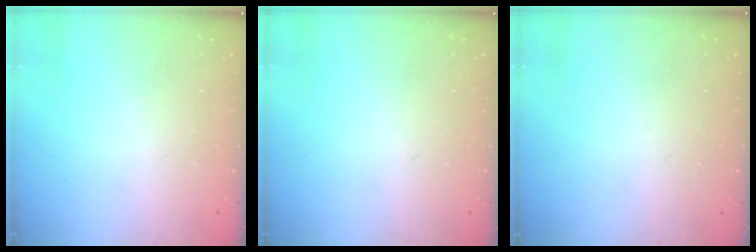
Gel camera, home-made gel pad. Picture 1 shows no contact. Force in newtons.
{"total": 0.0}
{"total": 0.0}